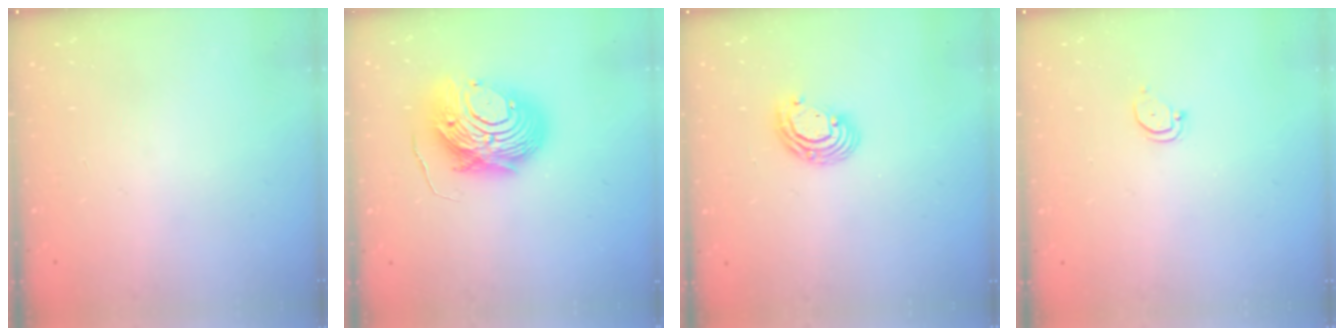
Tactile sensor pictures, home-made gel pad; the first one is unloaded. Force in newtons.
{"total": 12.9, "press": 12.8, "slide": 1.1}
{"total": 6.7, "press": 6.6, "slide": 0.7}
{"total": 2.4, "press": 2.4, "slide": 0.2}